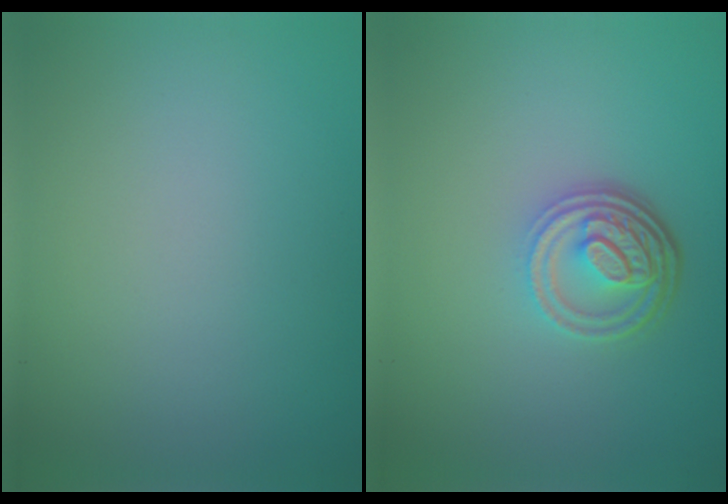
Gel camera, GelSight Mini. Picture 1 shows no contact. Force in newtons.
{"total": 4.7, "press": 3.4, "slide": 3.3}